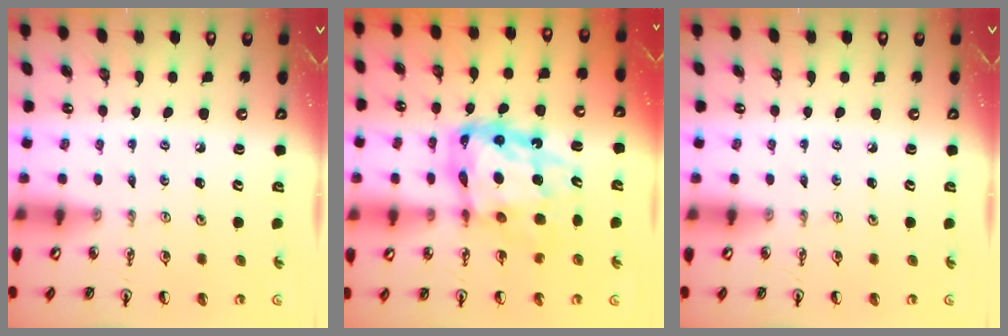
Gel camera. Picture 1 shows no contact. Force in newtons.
{"total": 14.2, "press": 14.1, "slide": 1.5}
{"total": 0.0}